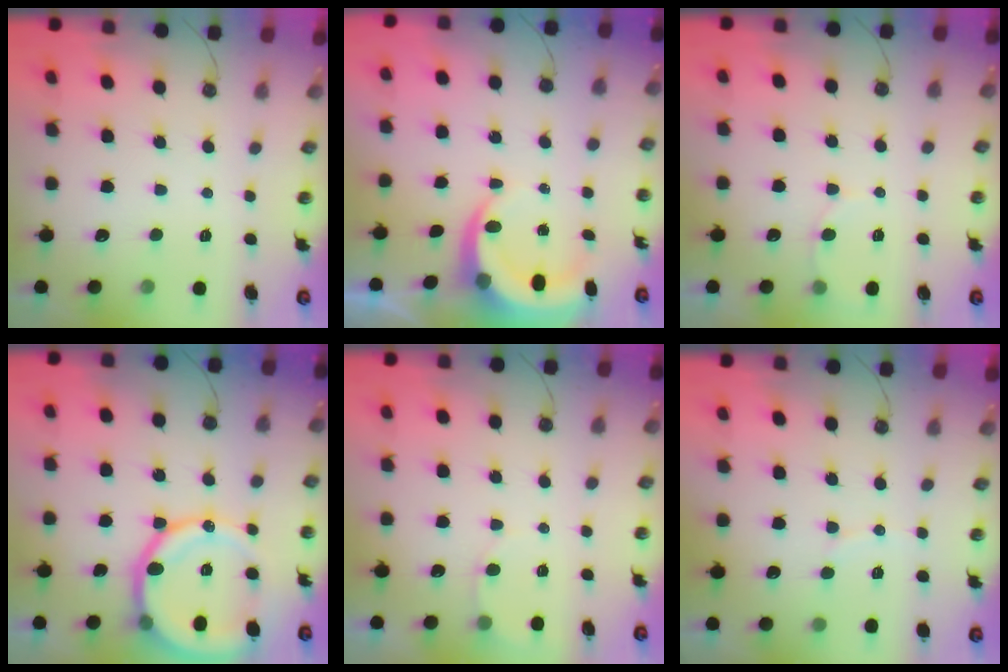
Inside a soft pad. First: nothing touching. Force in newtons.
{"total": 6.5, "press": 6.4, "slide": 0.8}
{"total": 5.0, "press": 5.0, "slide": 0.5}
{"total": 19.4, "press": 19.0, "slide": 3.6}
{"total": 4.0, "press": 4.0, "slide": 0.3}
{"total": 4.5, "press": 4.3, "slide": 1.4}